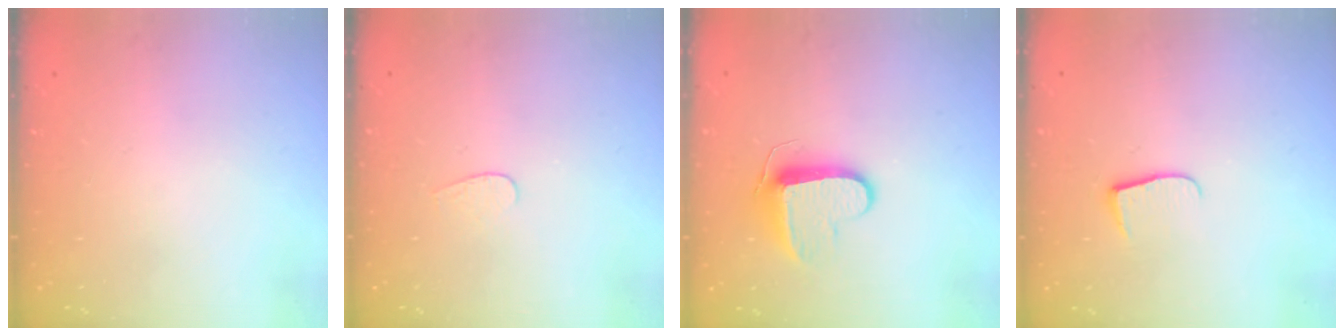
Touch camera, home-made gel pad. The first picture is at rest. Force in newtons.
{"total": 3.5, "press": 3.5, "slide": 0.3}
{"total": 9.4, "press": 9.4, "slide": 0.2}
{"total": 6.5, "press": 6.5, "slide": 0.6}